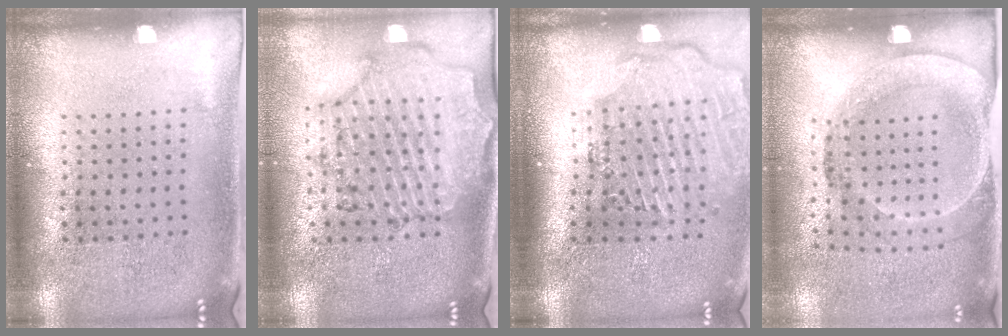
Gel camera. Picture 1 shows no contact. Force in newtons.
{"total": 1.5, "press": 1.5, "slide": 0.3}
{"total": 2.8, "press": 2.3, "slide": 1.7}
{"total": 1.7, "press": 1.2, "slide": 1.2}